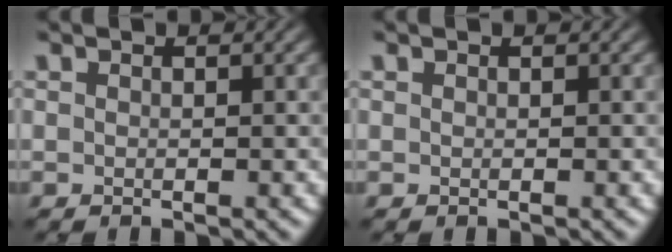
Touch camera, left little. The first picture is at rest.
{"total": 0.0}